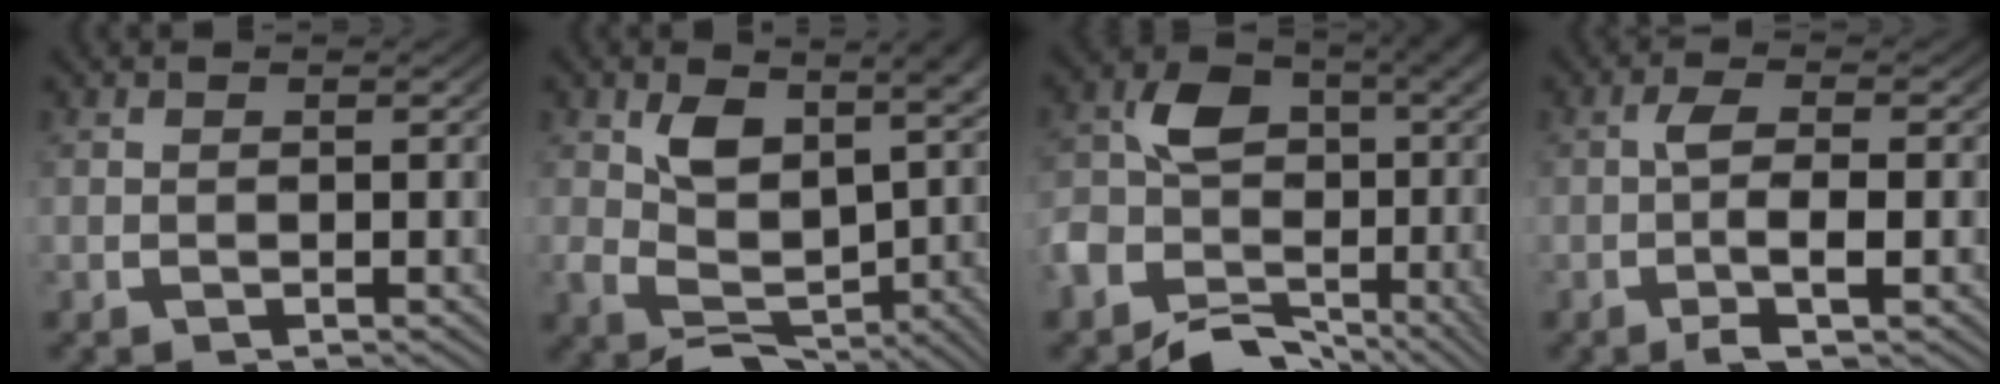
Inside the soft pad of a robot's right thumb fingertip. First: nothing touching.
{"total": 7.8, "force": [-0.4, 5.2, 5.8], "torque": [-0.125, -0.045, 0.016]}
{"total": 7.2, "force": [-2.7, 4.5, 4.9], "torque": [-0.086, -0.018, -0.048]}
{"total": 4.1, "force": [-0.7, 1.4, 3.8], "torque": [-0.080, -0.005, -0.015]}